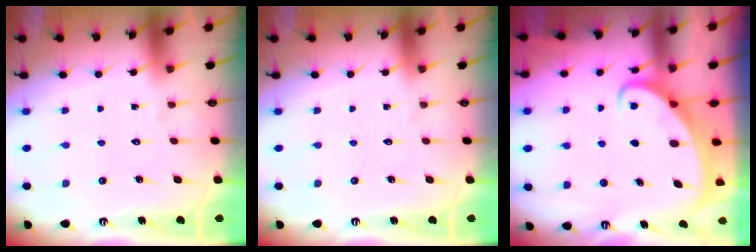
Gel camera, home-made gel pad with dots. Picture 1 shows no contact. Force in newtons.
{"total": 0.0}
{"total": 2.7, "press": 2.7, "slide": 0.3}